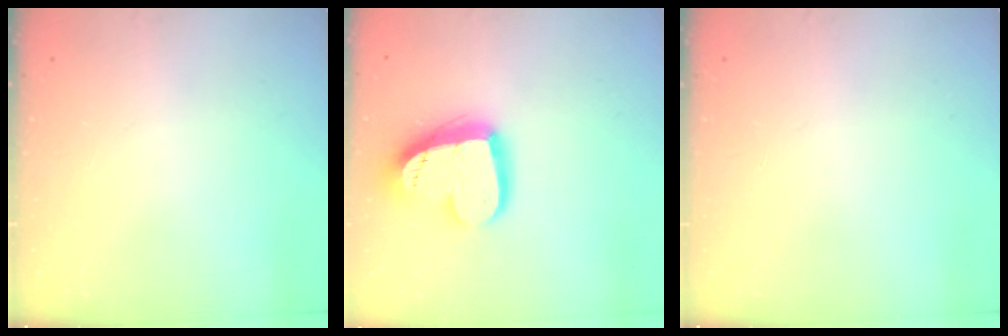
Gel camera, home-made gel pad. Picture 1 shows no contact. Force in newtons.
{"total": 16.1, "press": 16.1, "slide": 1.0}
{"total": 0.0}